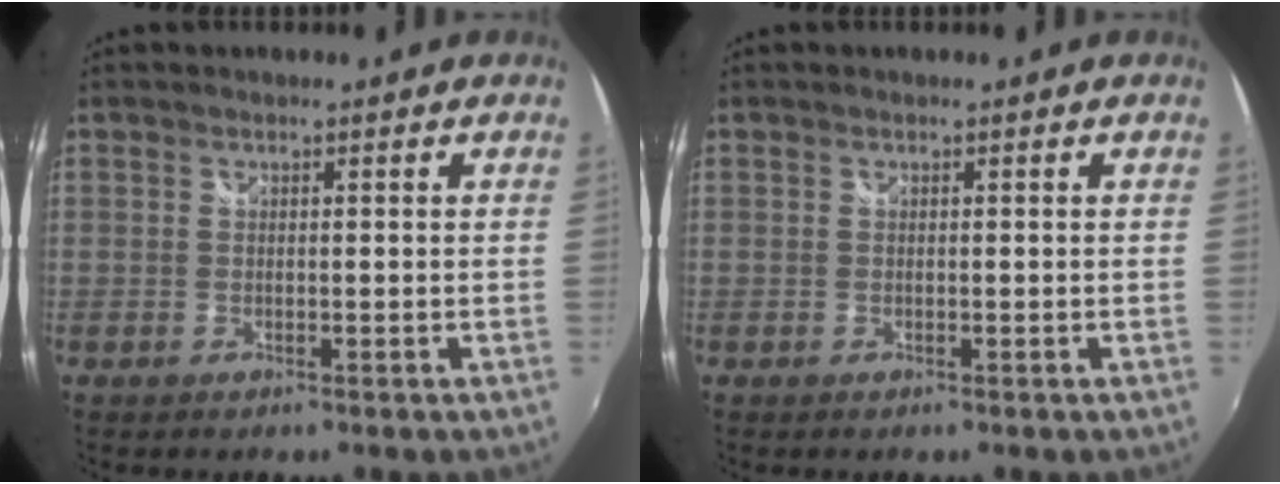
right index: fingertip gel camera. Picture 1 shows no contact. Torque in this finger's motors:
{"motor_torque": [0.00, 0.00, 0.00, 0.00]}